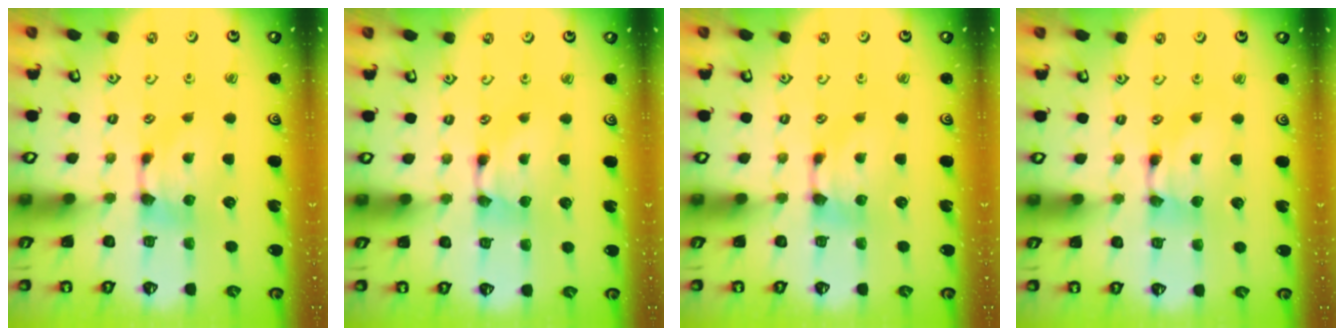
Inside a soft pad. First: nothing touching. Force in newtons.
{"total": 1.7, "press": 1.7, "slide": 0.2}
{"total": 0.0}
{"total": 1.5, "press": 1.5, "slide": 0.2}